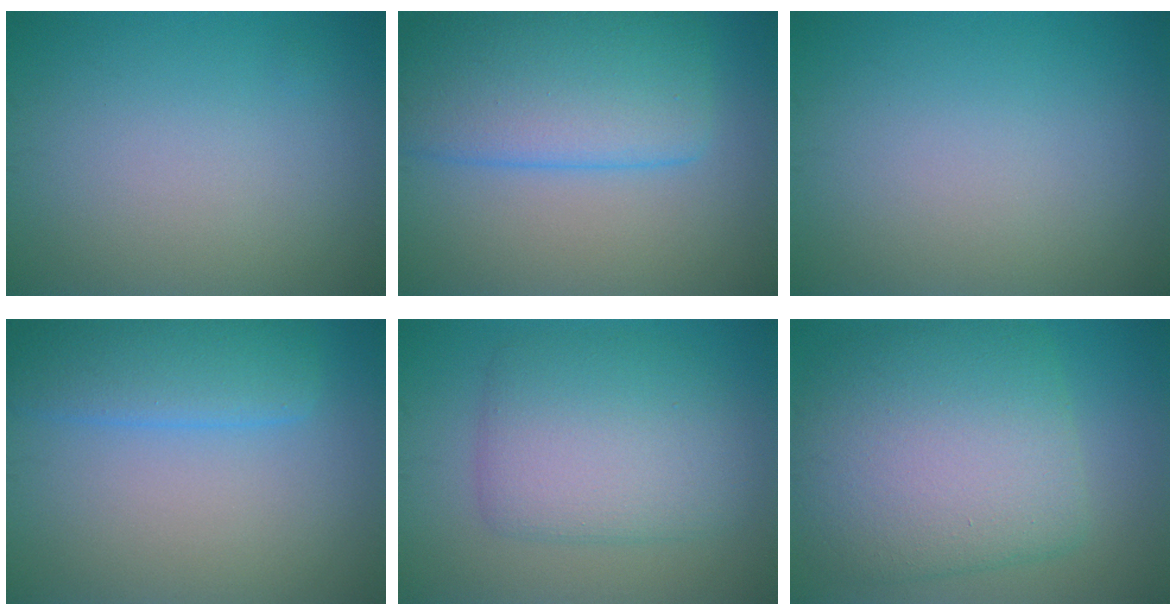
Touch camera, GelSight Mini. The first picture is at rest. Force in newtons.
{"total": 8.3, "press": 8.3, "slide": 0.4}
{"total": 0.0}
{"total": 4.7, "press": 4.6, "slide": 0.3}
{"total": 6.2, "press": 6.2, "slide": 0.2}
{"total": 10.3, "press": 10.3, "slide": 0.4}